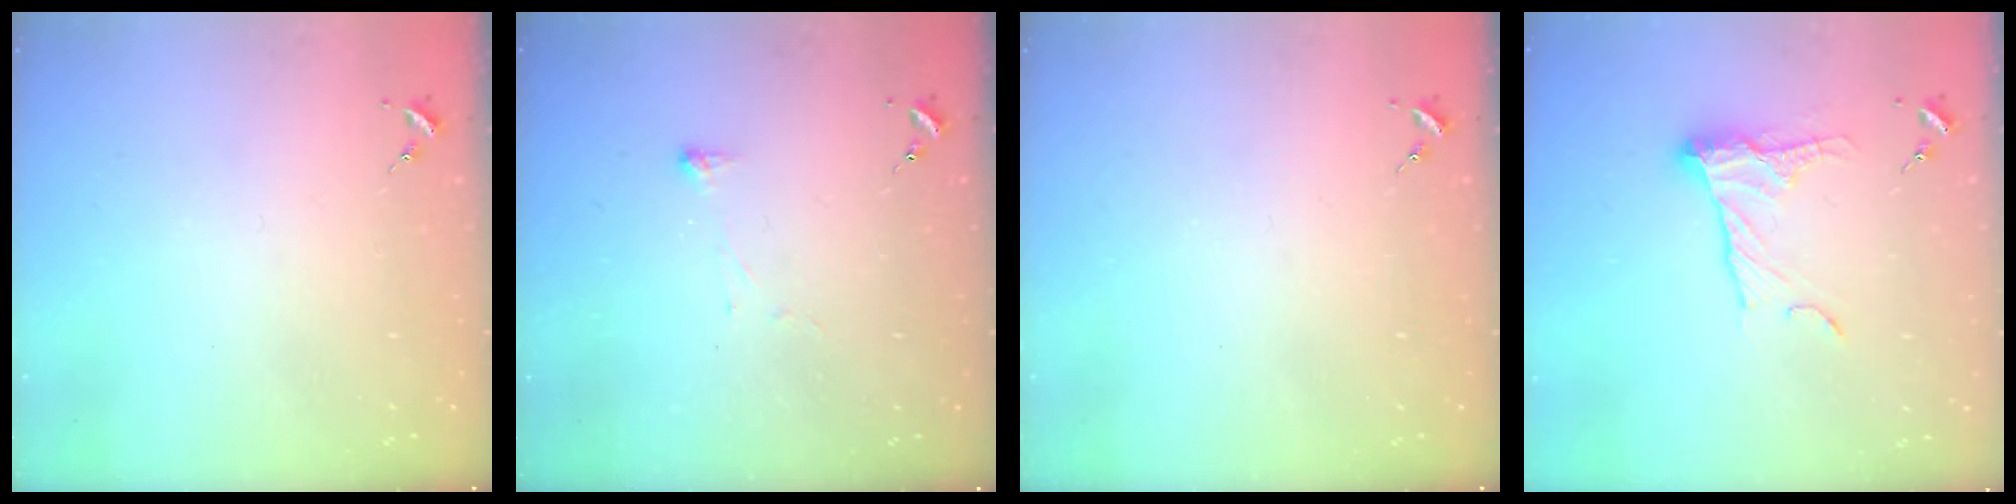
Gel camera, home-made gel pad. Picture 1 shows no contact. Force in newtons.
{"total": 2.9, "press": 2.8, "slide": 0.5}
{"total": 0.0}
{"total": 13.1, "press": 13.1, "slide": 0.9}